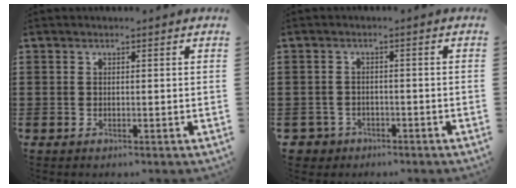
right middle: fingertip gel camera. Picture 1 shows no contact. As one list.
[{"total": 2.1, "force": [-1.7, 1.2, -0.1], "torque": [-0.014, -0.002, -0.041]}]